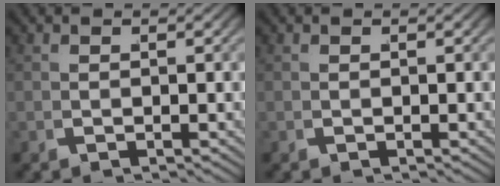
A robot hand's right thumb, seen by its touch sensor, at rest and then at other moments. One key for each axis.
{"total": 0.0}